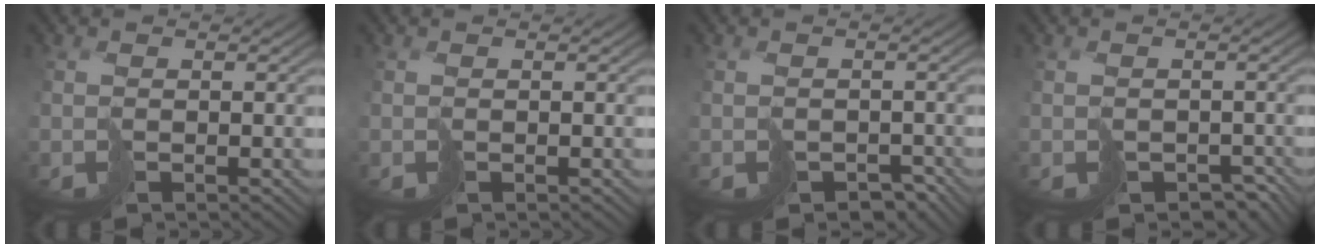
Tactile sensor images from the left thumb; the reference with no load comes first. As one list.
[{"total": 0.0}, {"total": 2.9, "force": [-2.0, 1.8, 1.0], "torque": [-0.024, -0.010, -0.031]}, {"total": 3.2, "force": [-2.1, 2.1, 1.2], "torque": [-0.029, -0.012, -0.027]}]